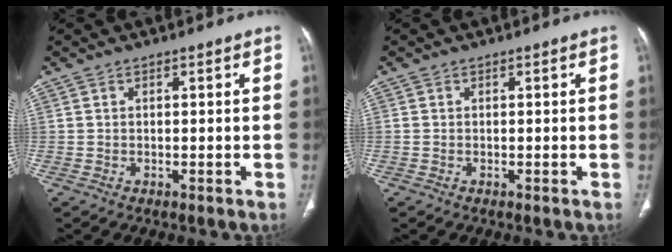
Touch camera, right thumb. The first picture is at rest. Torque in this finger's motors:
{"motor_torque": [-0.27, 0.05, -0.01, 0.27, 0.03]}